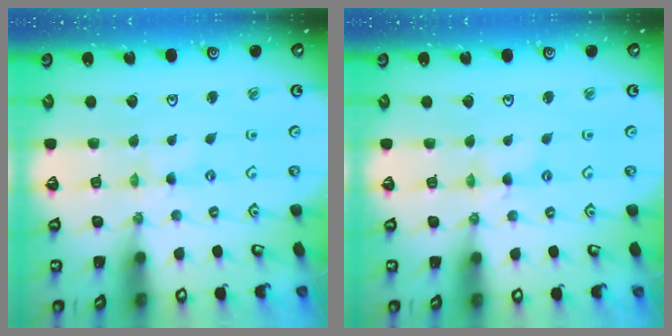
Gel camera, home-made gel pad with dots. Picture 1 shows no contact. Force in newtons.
{"total": 1.7, "press": 1.7, "slide": 0.2}